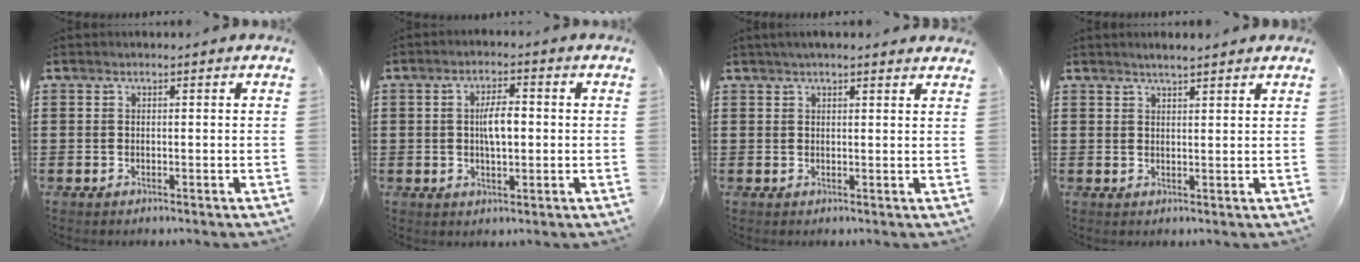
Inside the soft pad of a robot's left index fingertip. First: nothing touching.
{"total": 4.4, "force": [0.3, 1.6, 4.1], "torque": [-0.080, 0.006, 0.002]}
{"total": 2.2, "force": [1.8, 0.2, 1.2], "torque": [-0.027, 0.005, 0.033]}
{"total": 2.0, "force": [1.8, 0.0, 0.8], "torque": [-0.019, 0.003, 0.034]}